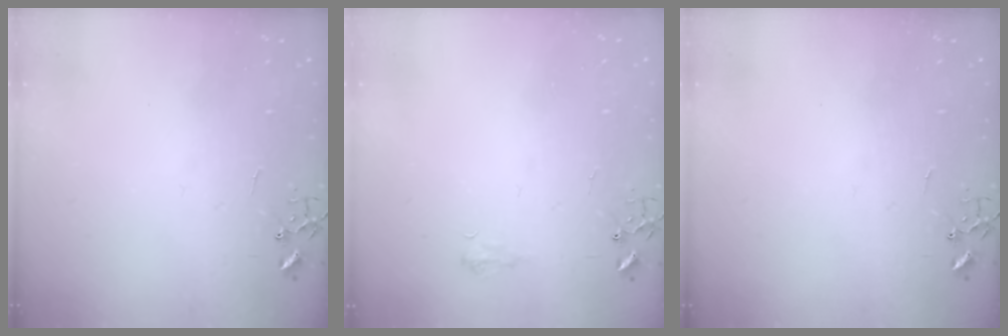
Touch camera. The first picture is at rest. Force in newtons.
{"total": 6.0, "press": 5.9, "slide": 0.7}
{"total": 0.0}